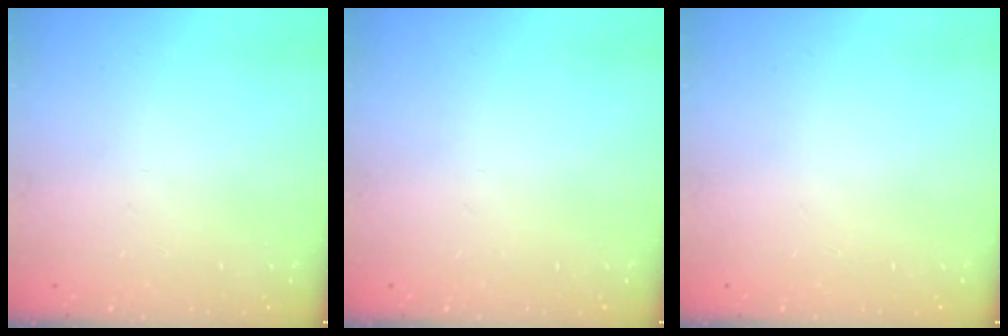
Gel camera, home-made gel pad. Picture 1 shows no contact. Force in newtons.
{"total": 0.0}
{"total": 0.0}